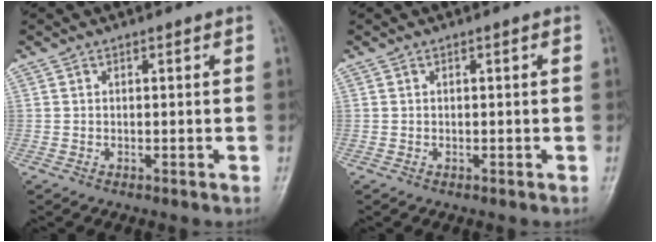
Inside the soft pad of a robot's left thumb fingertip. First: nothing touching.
{"total": 0.0}